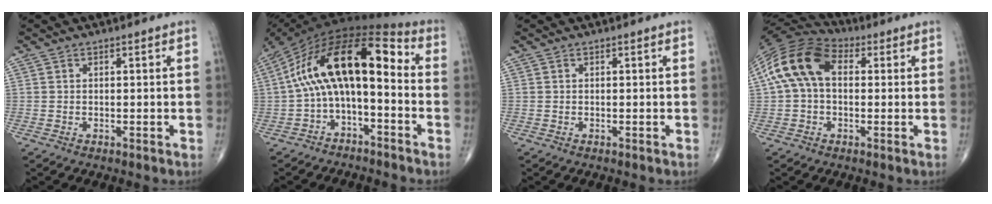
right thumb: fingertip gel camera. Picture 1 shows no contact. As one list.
[{"total": 17.1, "force": [-0.8, 7.8, 15.2], "torque": [-0.252, 0.083, -0.023]}, {"total": 0.0}, {"total": 13.8, "force": [2.2, 8.9, 10.3], "torque": [-0.205, 0.042, 0.029]}]